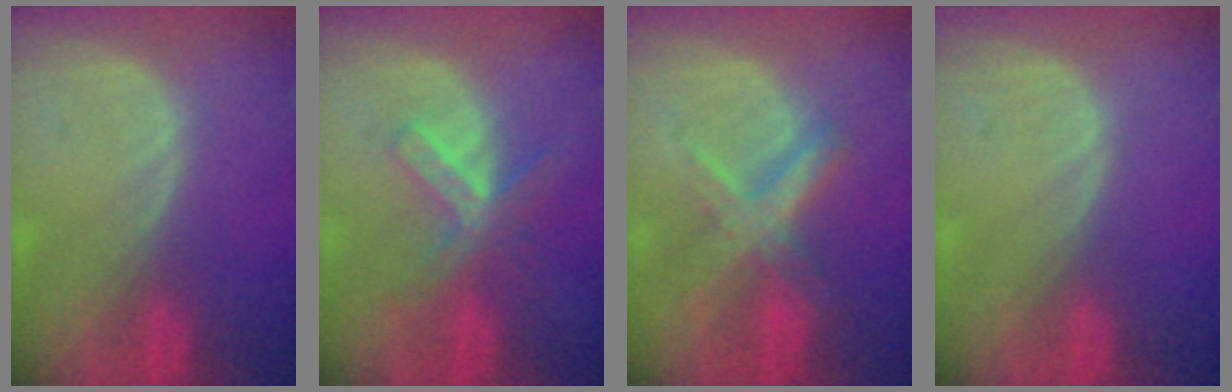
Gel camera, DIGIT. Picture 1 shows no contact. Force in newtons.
{"total": 5.3, "press": 5.3, "slide": 0.8}
{"total": 7.3, "press": 6.2, "slide": 3.8}
{"total": 0.0}